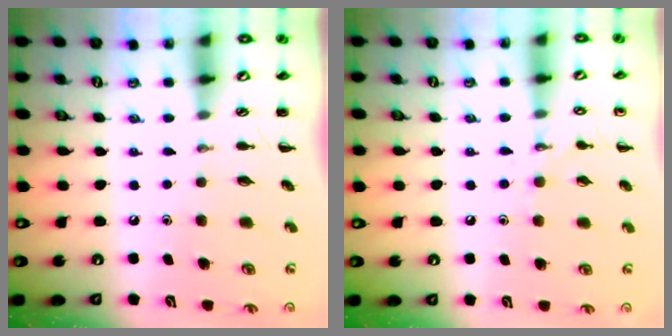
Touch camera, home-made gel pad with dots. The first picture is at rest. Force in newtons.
{"total": 7.3, "press": 7.2, "slide": 1.5}